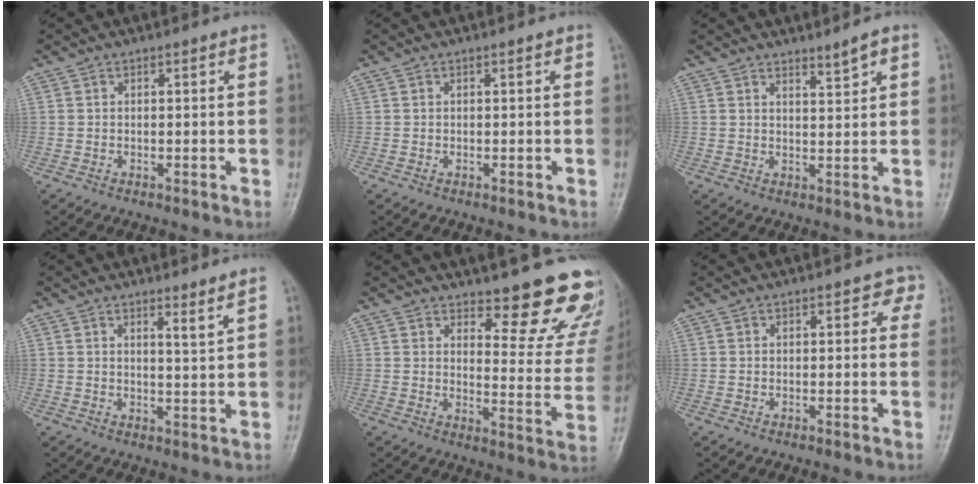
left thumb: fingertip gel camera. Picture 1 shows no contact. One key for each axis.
{"total": 0.0}
{"total": 2.6, "fx": 2.0, "fy": 0.2, "fz": 1.8, "tx": -0.028, "ty": -0.022, "tz": 0.036}
{"total": 2.7, "fx": 2.0, "fy": -0.4, "fz": 1.7, "tx": -0.027, "ty": -0.025, "tz": 0.033}
{"total": 15.2, "fx": 13.2, "fy": 4.4, "fz": 6.1, "tx": -0.025, "ty": -0.124, "tz": 0.149}
{"total": 2.3, "fx": 0.9, "fy": 1.5, "fz": 1.5, "tx": 0.007, "ty": 0.003, "tz": 0.002}